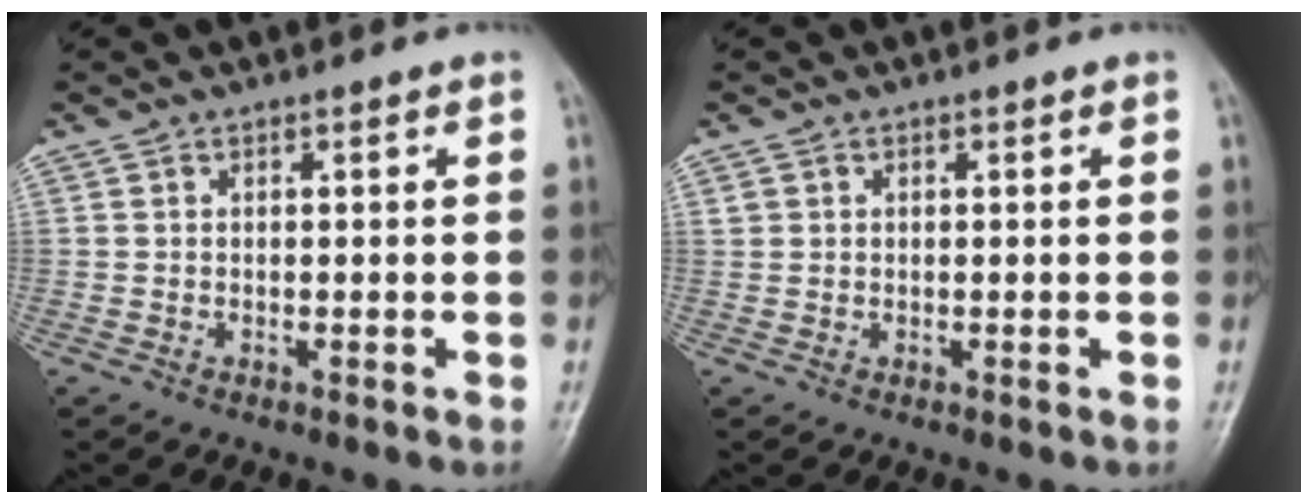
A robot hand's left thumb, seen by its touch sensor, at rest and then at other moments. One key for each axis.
{"total": 1.1, "fx": 0.3, "fy": 1.0, "fz": 0.4, "tx": -0.003, "ty": 0.002, "tz": 0.004}